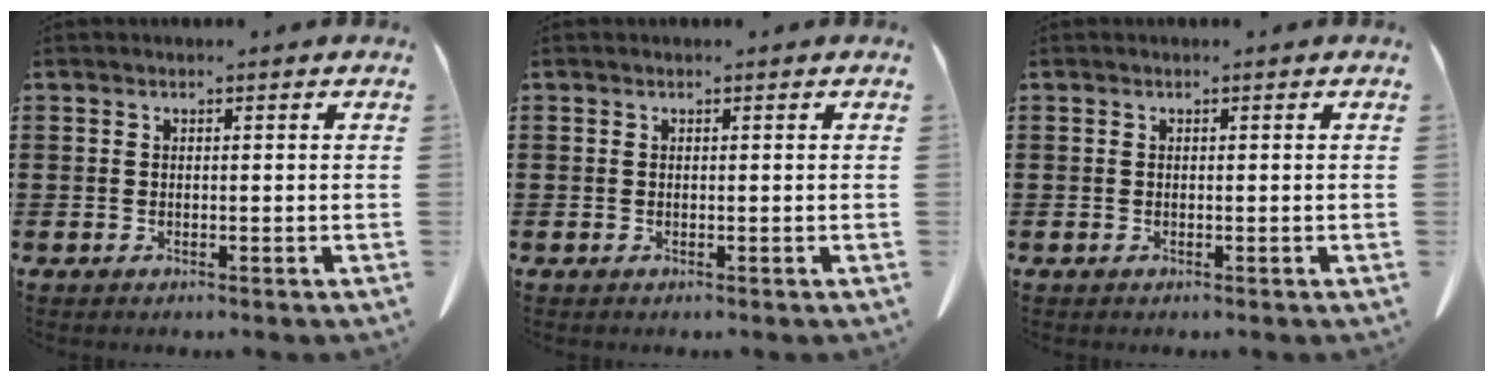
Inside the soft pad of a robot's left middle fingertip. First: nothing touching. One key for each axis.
{"total": 0.0}
{"total": 0.0}